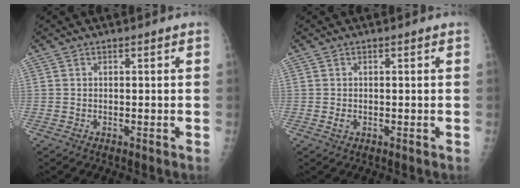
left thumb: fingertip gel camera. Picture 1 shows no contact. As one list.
[{"total": 1.0, "force": [0.0, 0.8, 0.7], "torque": [-0.010, -0.001, 0.001]}]